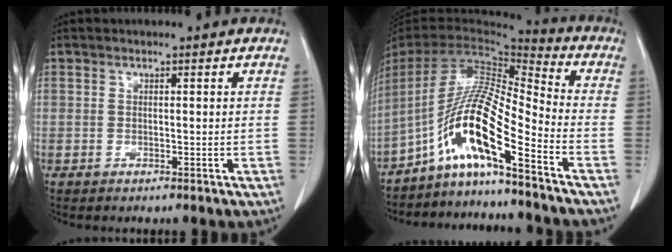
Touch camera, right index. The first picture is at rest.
{"total": 12.7, "force": [-8.0, -0.1, 9.8], "torque": [-0.189, 0.007, -0.154]}